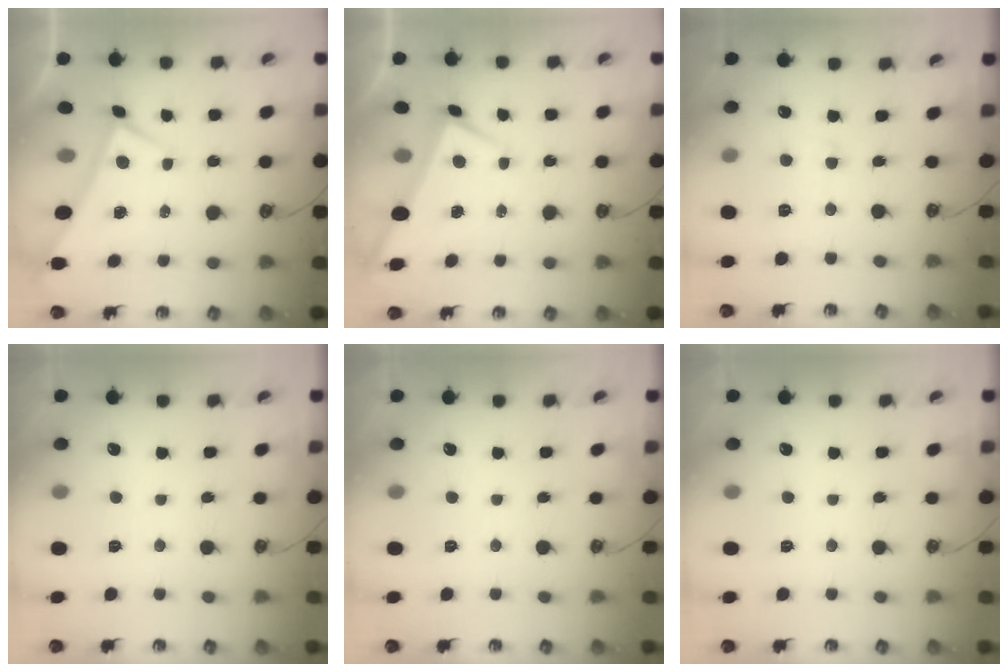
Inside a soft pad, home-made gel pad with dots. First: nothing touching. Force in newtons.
{"total": 1.7, "press": 1.7, "slide": 0.1}
{"total": 2.8, "press": 2.8, "slide": 0.5}
{"total": 0.0}
{"total": 0.0}
{"total": 0.0}